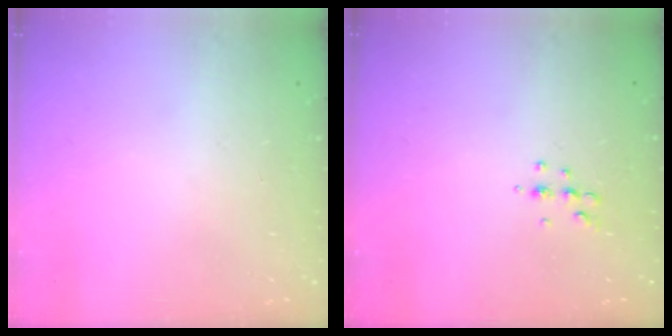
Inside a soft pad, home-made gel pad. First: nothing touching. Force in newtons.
{"total": 4.5, "press": 4.3, "slide": 1.2}